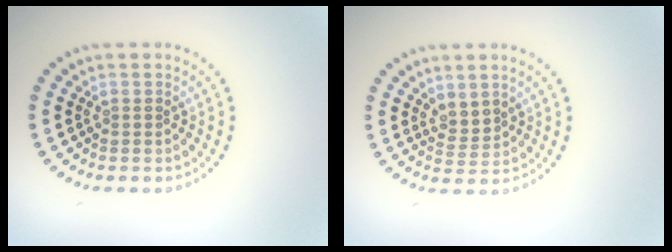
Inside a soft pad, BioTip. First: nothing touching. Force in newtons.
{"total": 1.6, "press": 1.4, "slide": 0.9}